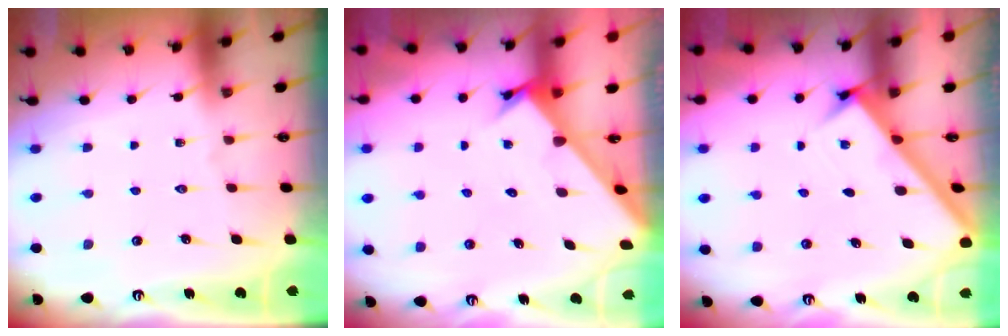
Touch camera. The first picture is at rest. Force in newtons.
{"total": 2.2, "press": 2.2, "slide": 0.2}
{"total": 2.6, "press": 2.6, "slide": 0.3}